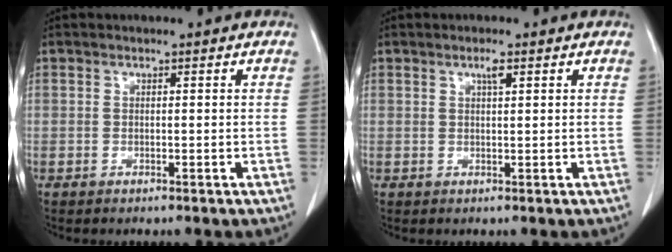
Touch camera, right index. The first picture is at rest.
{"total": 1.4, "force": [0.8, 0.1, 1.2], "torque": [-0.021, 0.000, 0.012]}